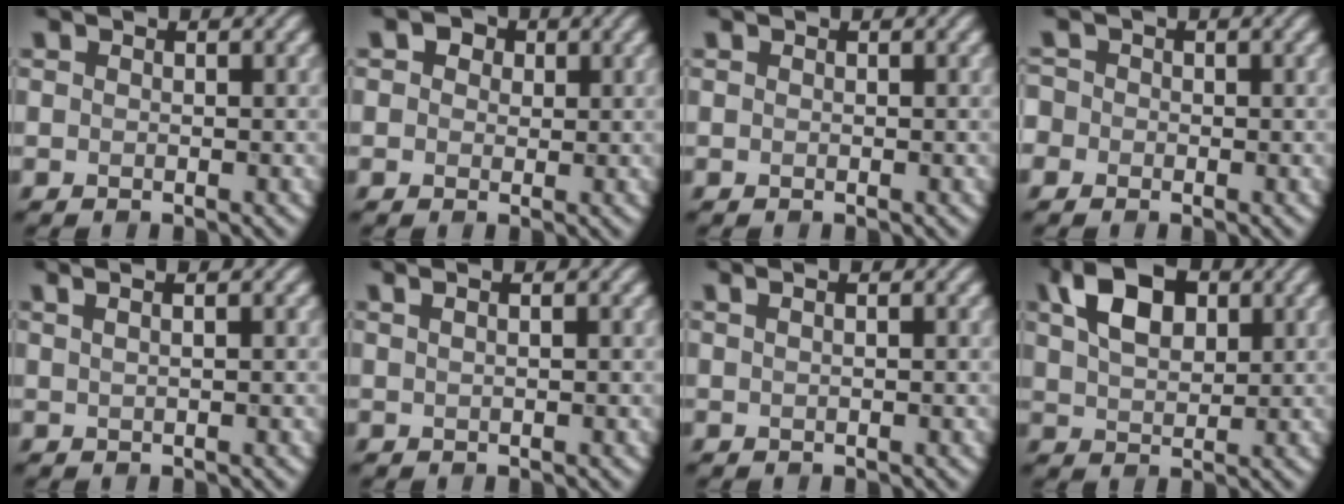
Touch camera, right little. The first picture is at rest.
{"total": 3.6, "force": [1.8, 2.5, 1.8], "torque": [-0.029, 0.012, 0.007]}
{"total": 0.0}
{"total": 1.5, "force": [-0.4, 1.4, 0.3], "torque": [0.004, 0.008, -0.017]}
{"total": 4.2, "force": [2.2, 2.1, 3.0], "torque": [-0.020, 0.034, 0.000]}
{"total": 3.3, "force": [1.7, 1.7, 2.4], "torque": [-0.014, 0.023, -0.005]}
{"total": 2.3, "force": [1.2, 1.1, 1.7], "torque": [-0.009, 0.009, -0.006]}
{"total": 6.0, "force": [2.7, 3.6, 4.0], "torque": [-0.084, 0.010, 0.045]}